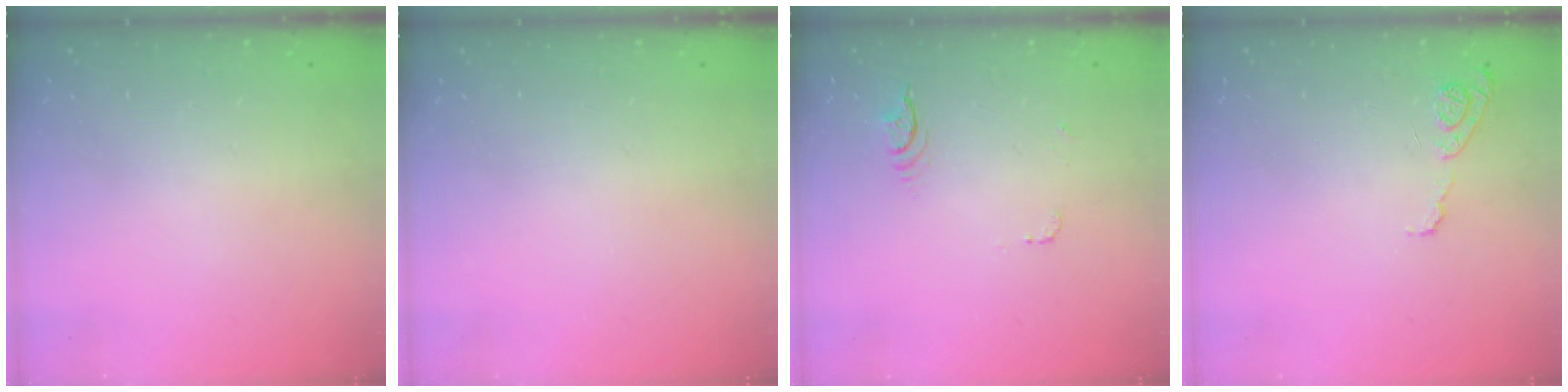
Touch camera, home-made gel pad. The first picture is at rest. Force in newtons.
{"total": 0.0}
{"total": 4.4, "press": 4.1, "slide": 1.6}
{"total": 7.6, "press": 7.5, "slide": 0.8}